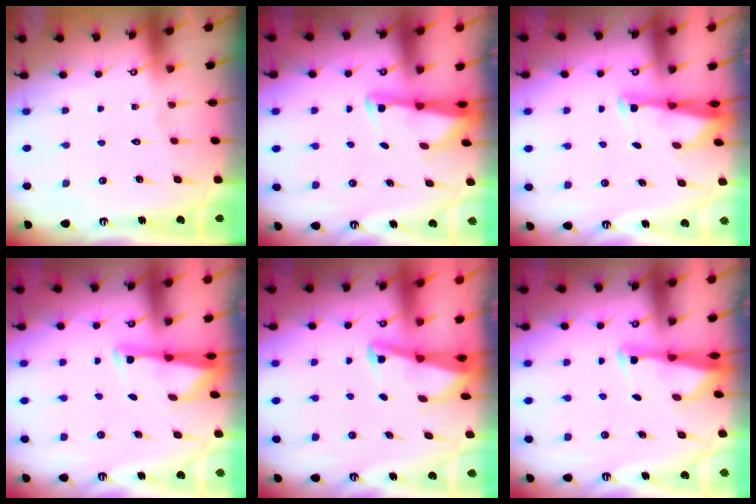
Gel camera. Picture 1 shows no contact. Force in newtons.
{"total": 2.7, "press": 2.7, "slide": 0.5}
{"total": 2.7, "press": 2.6, "slide": 0.7}
{"total": 2.7, "press": 2.7, "slide": 0.4}
{"total": 2.5, "press": 2.5, "slide": 0.6}
{"total": 2.9, "press": 2.8, "slide": 0.8}